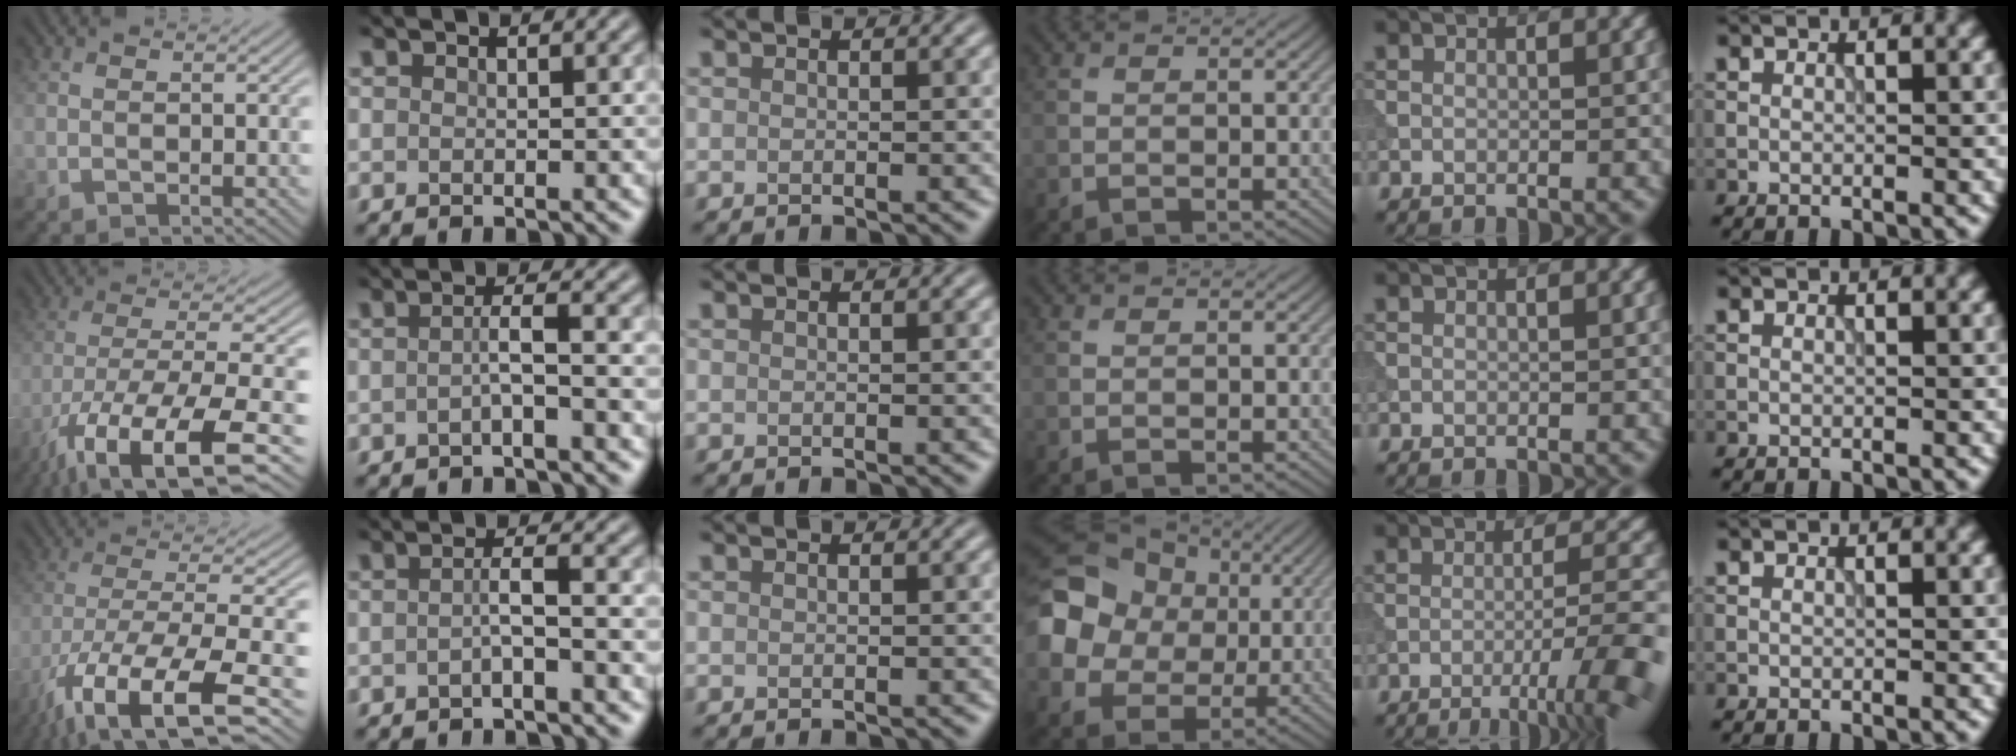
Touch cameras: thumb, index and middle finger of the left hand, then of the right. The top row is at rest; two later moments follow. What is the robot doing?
{"motion": "extract", "object": "tissue"}